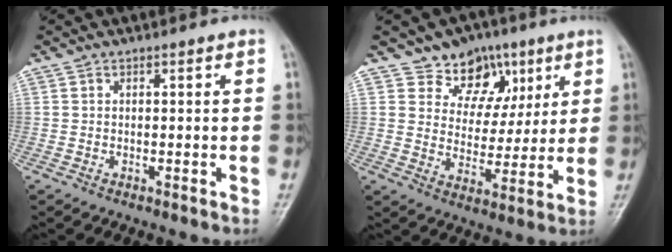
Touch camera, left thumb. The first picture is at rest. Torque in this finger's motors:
{"motor_torque": [0.09, 0.18, 0.57, -0.47, -0.03]}